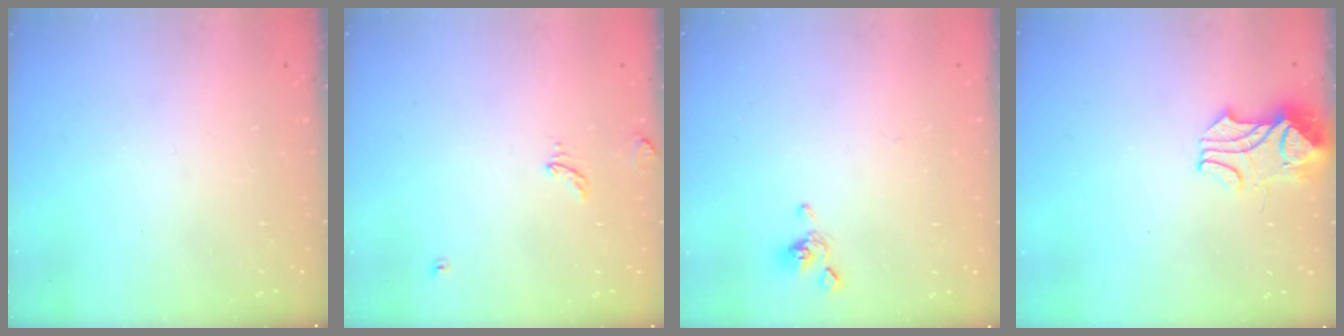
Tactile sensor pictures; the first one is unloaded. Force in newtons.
{"total": 4.2, "press": 4.1, "slide": 0.4}
{"total": 2.2, "press": 2.0, "slide": 0.8}
{"total": 2.4, "press": 2.3, "slide": 0.8}